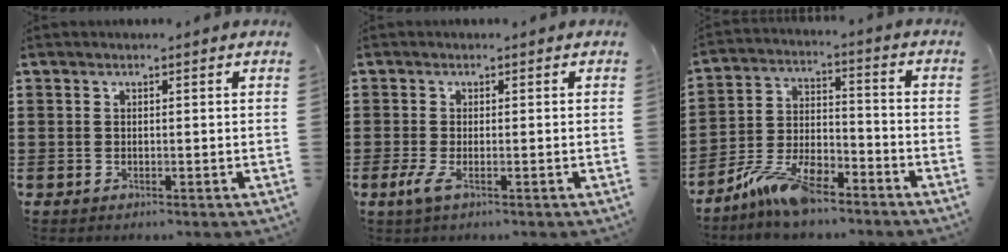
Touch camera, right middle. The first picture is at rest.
{"total": 2.1, "force": [-0.9, 0.5, 1.8], "torque": [-0.055, -0.012, -0.023]}
{"total": 9.7, "force": [-7.4, 3.0, 5.4], "torque": [-0.118, 0.014, -0.145]}